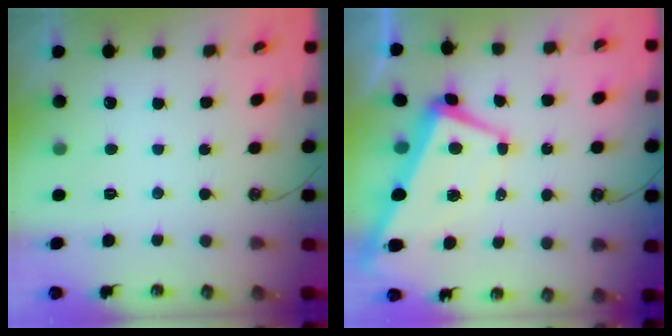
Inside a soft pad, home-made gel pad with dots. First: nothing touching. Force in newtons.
{"total": 1.9, "press": 1.7, "slide": 1.0}